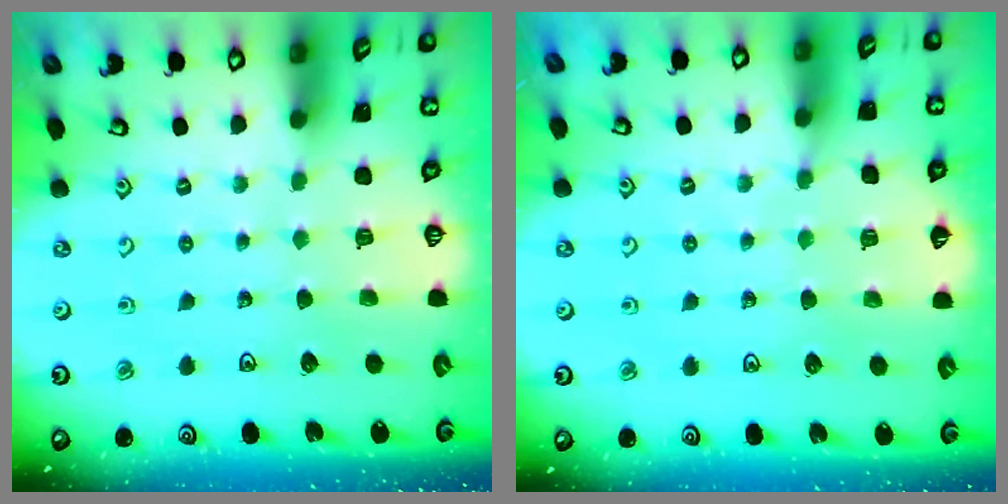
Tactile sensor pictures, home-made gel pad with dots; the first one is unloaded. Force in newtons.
{"total": 6.0, "press": 5.9, "slide": 1.3}